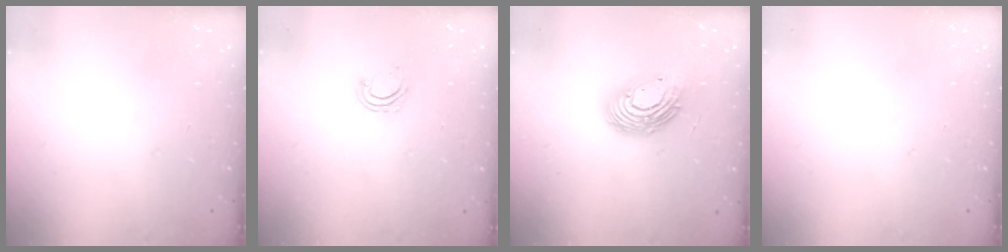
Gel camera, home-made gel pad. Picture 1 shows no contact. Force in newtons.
{"total": 6.0, "press": 5.8, "slide": 1.6}
{"total": 13.9, "press": 13.8, "slide": 1.1}
{"total": 0.0}